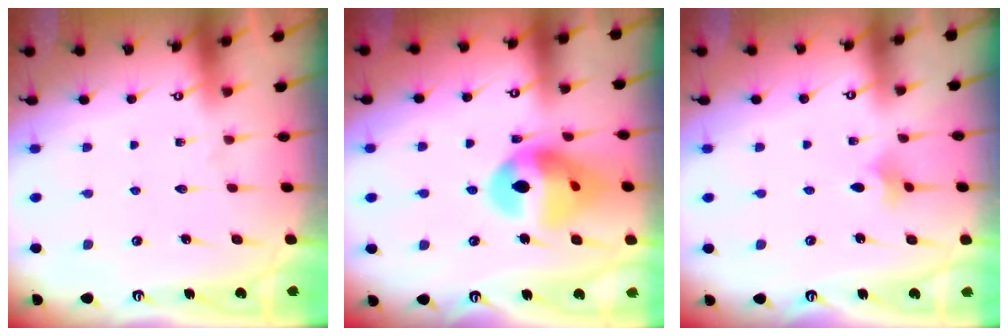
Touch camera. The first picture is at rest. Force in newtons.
{"total": 15.3, "press": 15.3, "slide": 1.3}
{"total": 2.3, "press": 2.2, "slide": 0.5}